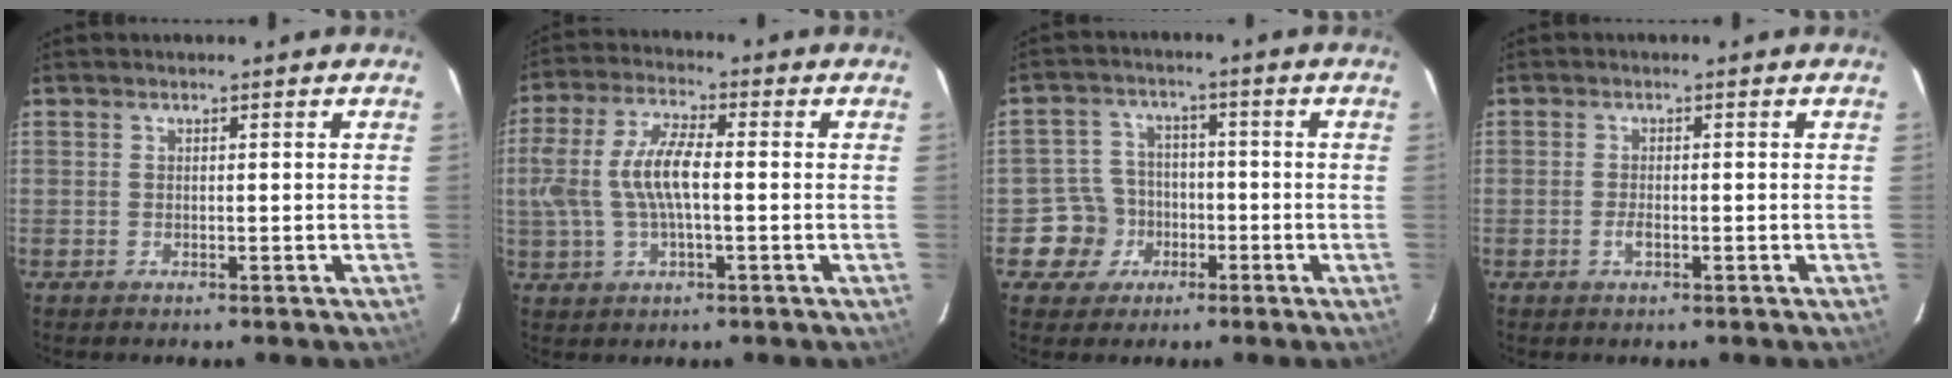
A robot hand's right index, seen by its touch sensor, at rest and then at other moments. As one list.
[{"total": 10.4, "force": [-0.4, 3.8, 9.7], "torque": [-0.203, 0.010, -0.005]}, {"total": 7.0, "force": [-2.7, 6.4, 0.4], "torque": [-0.024, 0.029, -0.040]}, {"total": 1.8, "force": [-0.8, 0.7, 1.4], "torque": [-0.030, -0.001, -0.014]}]